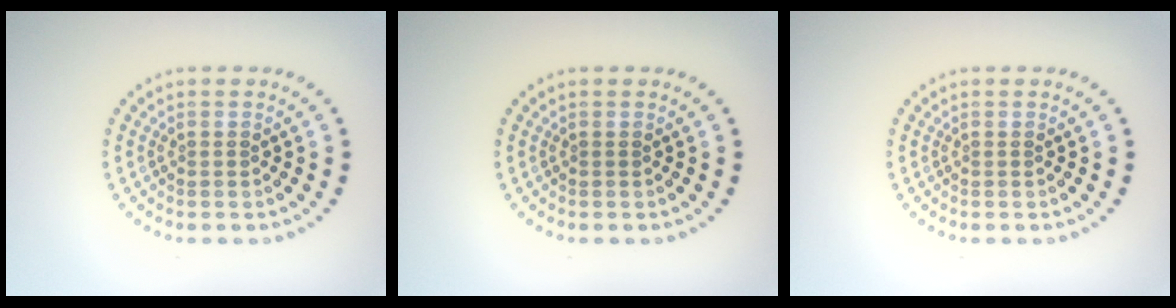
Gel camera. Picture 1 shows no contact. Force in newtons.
{"total": 0.0}
{"total": 0.0}